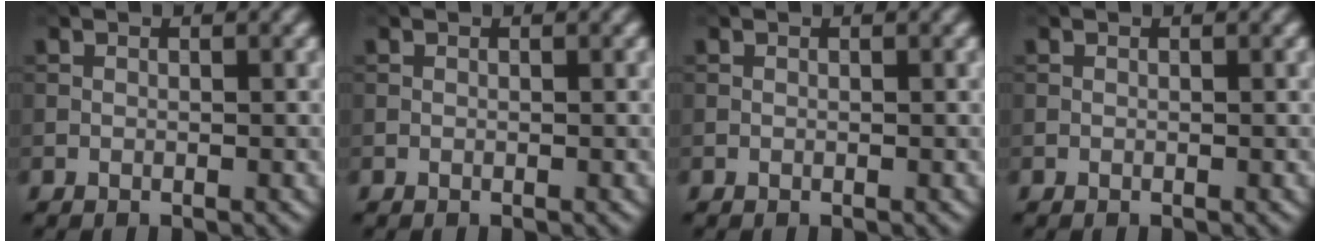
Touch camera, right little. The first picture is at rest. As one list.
[{"total": 0.0}, {"total": 0.0}, {"total": 0.0}]